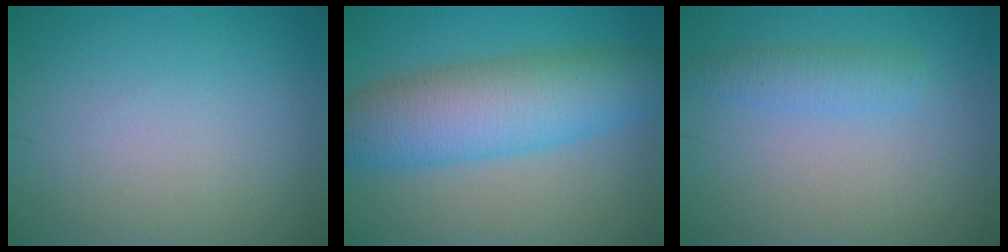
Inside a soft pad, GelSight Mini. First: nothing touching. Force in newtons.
{"total": 8.4, "press": 8.4, "slide": 0.1}
{"total": 2.2, "press": 2.2, "slide": 0.1}